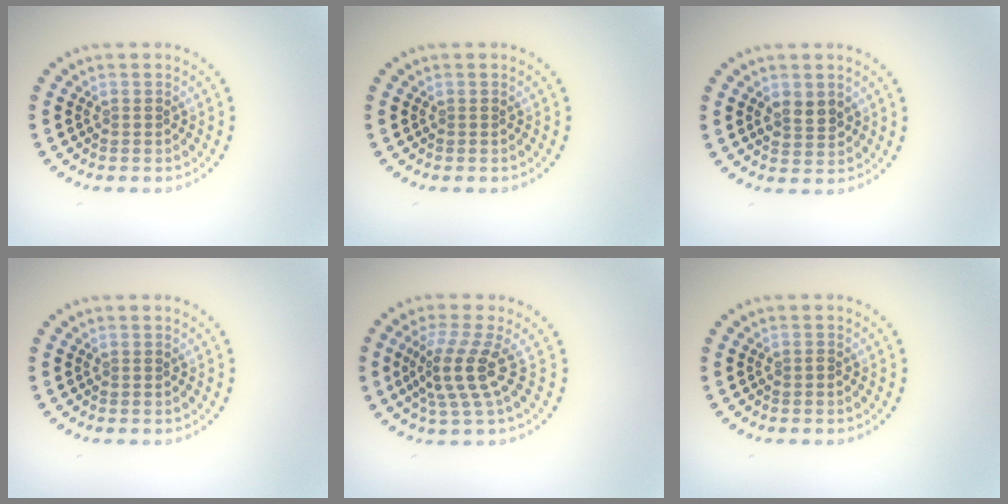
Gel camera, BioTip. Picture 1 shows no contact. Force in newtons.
{"total": 0.0}
{"total": 2.1, "press": 2.0, "slide": 0.5}
{"total": 0.0}
{"total": 3.9, "press": 2.8, "slide": 2.7}
{"total": 0.7, "press": 0.6, "slide": 0.3}